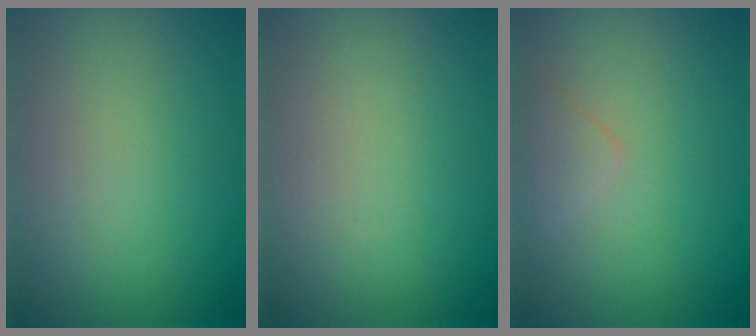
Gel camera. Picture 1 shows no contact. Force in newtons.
{"total": 0.0}
{"total": 1.3, "press": 1.3, "slide": 0.0}